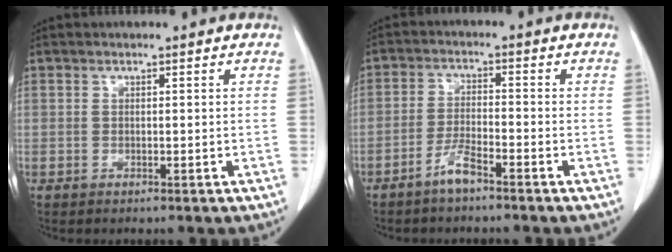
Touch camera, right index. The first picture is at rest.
{"total": 3.1, "force": [-2.4, 0.2, 1.9], "torque": [-0.040, 0.001, -0.048]}